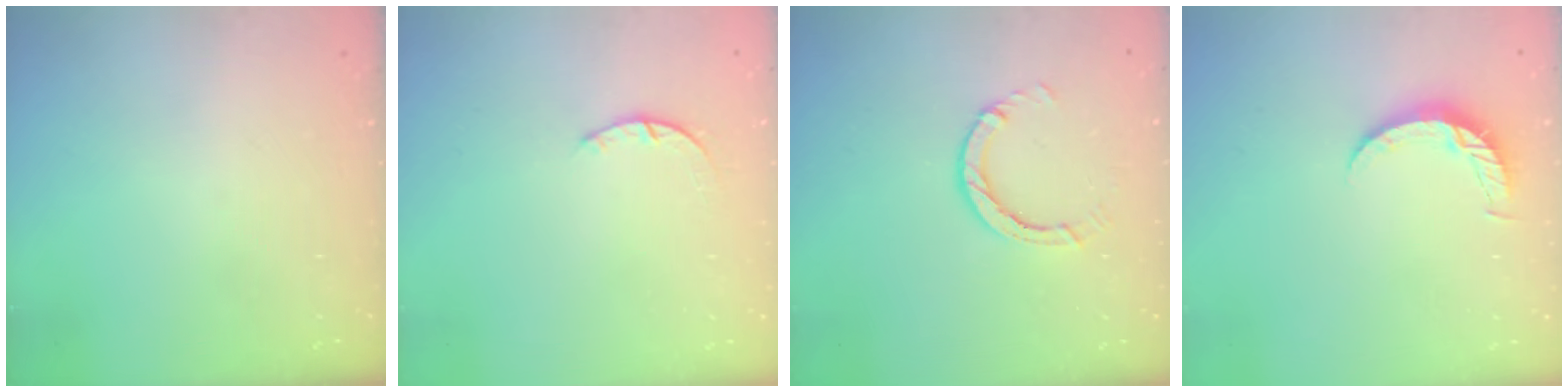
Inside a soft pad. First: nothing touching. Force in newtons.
{"total": 1.2, "press": 1.2, "slide": 0.3}
{"total": 2.9, "press": 2.9, "slide": 0.5}
{"total": 6.1, "press": 6.0, "slide": 0.6}